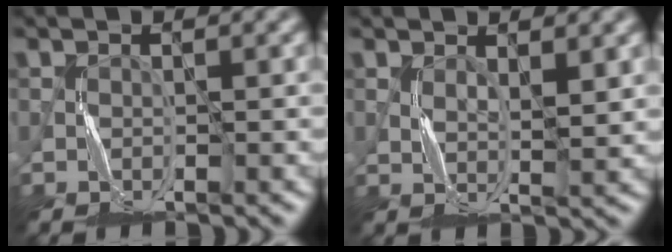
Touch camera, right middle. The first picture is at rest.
{"total": 1.9, "force": [1.2, 0.5, 1.5], "torque": [-0.034, -0.002, 0.023]}